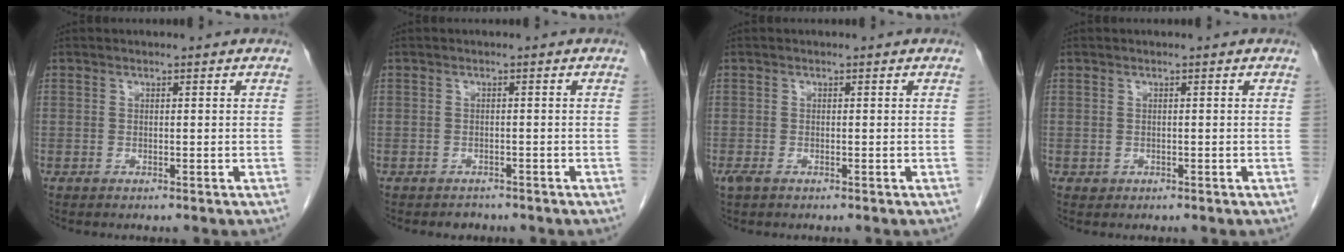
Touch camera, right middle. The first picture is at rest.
{"total": 1.6, "force": [-1.3, 0.9, 0.0], "torque": [-0.007, 0.000, -0.019]}
{"total": 1.4, "force": [-0.8, 0.6, 1.0], "torque": [-0.024, -0.004, -0.012]}
{"total": 0.6, "force": [-0.1, 0.5, 0.1], "torque": [-0.003, 0.002, 0.000]}